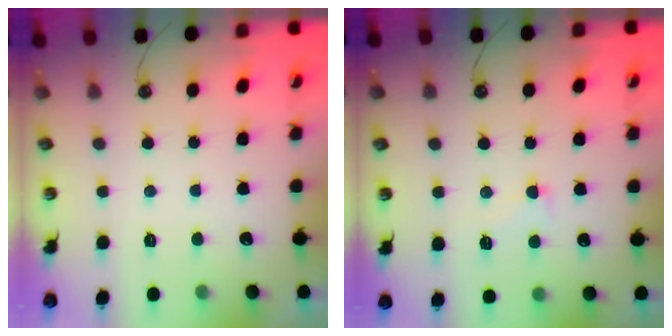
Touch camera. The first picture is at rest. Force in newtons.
{"total": 1.6, "press": 1.4, "slide": 0.8}